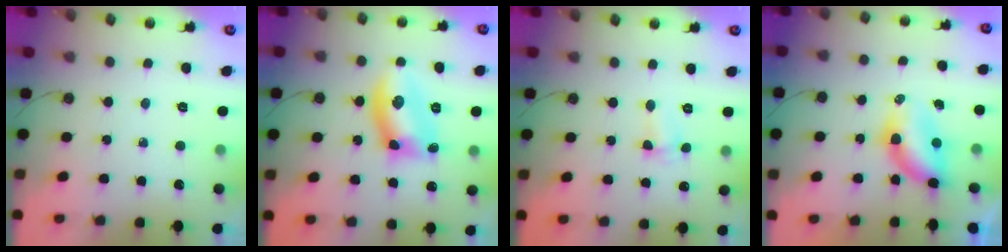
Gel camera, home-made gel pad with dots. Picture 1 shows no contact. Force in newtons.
{"total": 12.1, "press": 11.8, "slide": 2.7}
{"total": 1.7, "press": 1.6, "slide": 0.6}
{"total": 5.9, "press": 5.9, "slide": 0.5}